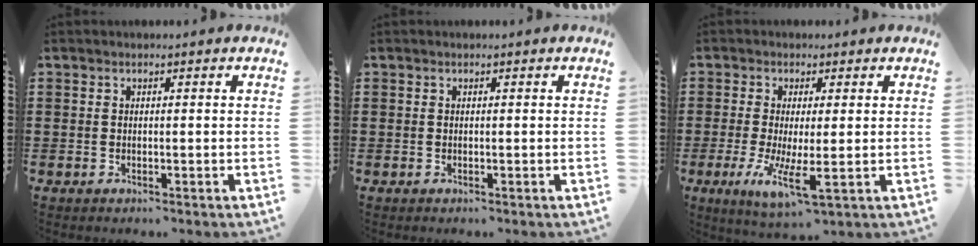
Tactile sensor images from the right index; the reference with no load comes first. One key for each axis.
{"total": 0.0}
{"total": 6.3, "fx": -1.4, "fy": 1.4, "fz": 6.0, "tx": -0.119, "ty": -0.016, "tz": -0.022}